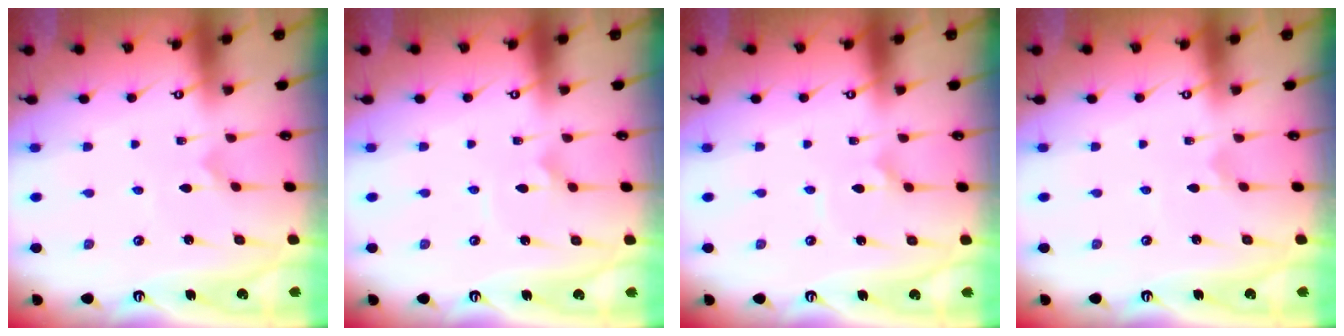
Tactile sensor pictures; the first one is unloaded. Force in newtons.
{"total": 2.9, "press": 2.9, "slide": 0.4}
{"total": 2.4, "press": 2.4, "slide": 0.2}
{"total": 0.7, "press": 0.7, "slide": 0.1}